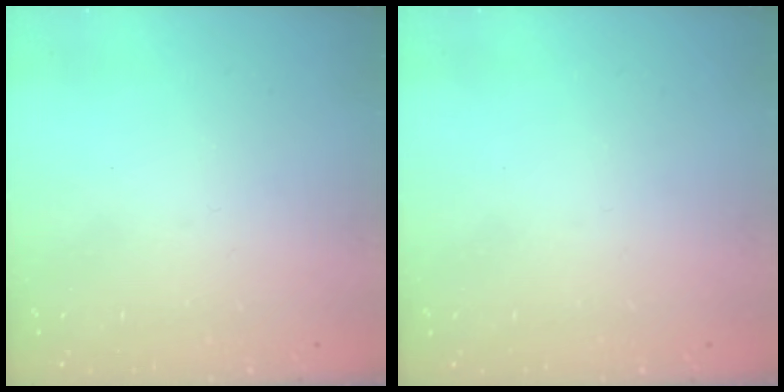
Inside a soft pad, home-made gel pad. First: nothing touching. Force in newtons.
{"total": 0.0}